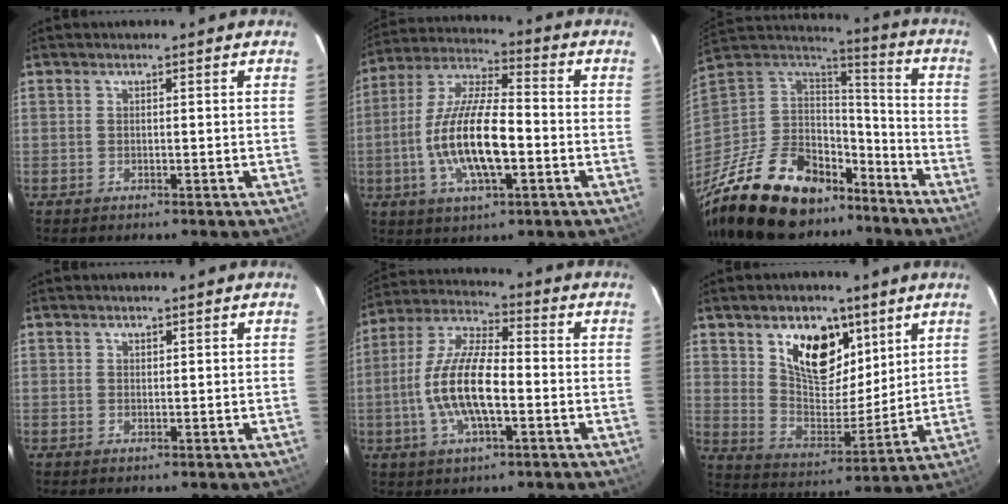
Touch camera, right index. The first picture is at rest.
{"total": 15.8, "force": [-3.6, 5.1, 14.5], "torque": [-0.290, -0.004, -0.067]}
{"total": 28.4, "force": [-19.9, 14.2, 14.6], "torque": [-0.318, 0.002, -0.312]}
{"total": 0.6, "force": [0.5, 0.3, 0.1], "torque": [-0.001, 0.002, 0.009]}
{"total": 13.7, "force": [-2.9, 4.8, 12.5], "torque": [-0.257, 0.001, -0.056]}
{"total": 14.3, "force": [7.5, 8.1, 9.0], "torque": [-0.147, 0.000, 0.140]}